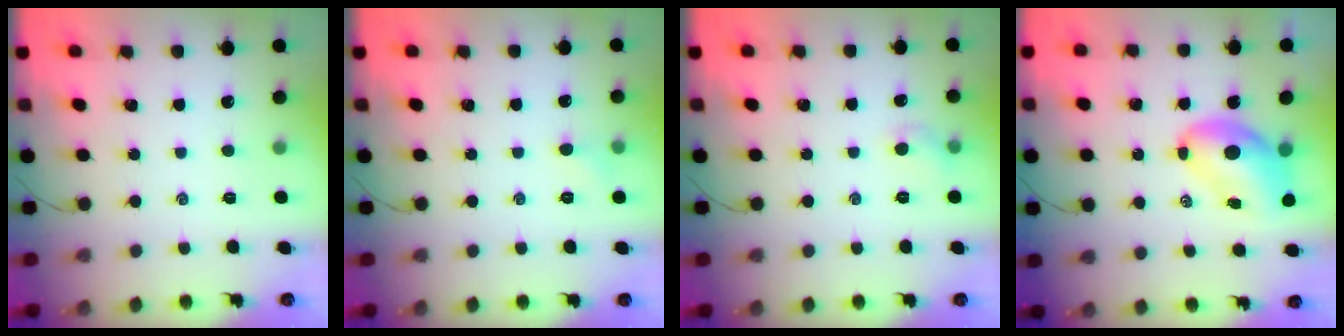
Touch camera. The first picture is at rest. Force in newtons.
{"total": 3.3, "press": 3.1, "slide": 1.0}
{"total": 5.4, "press": 5.2, "slide": 1.5}
{"total": 8.6, "press": 8.5, "slide": 1.6}